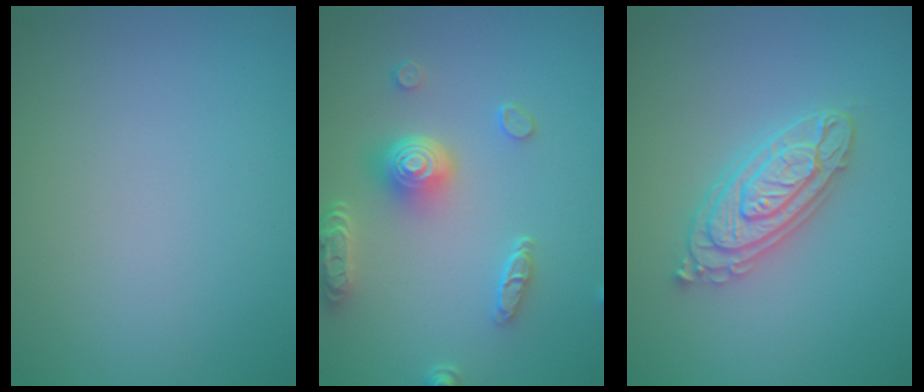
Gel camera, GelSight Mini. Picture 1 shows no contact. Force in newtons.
{"total": 5.0, "press": 4.0, "slide": 3.0}
{"total": 4.3, "press": 4.3, "slide": 0.6}